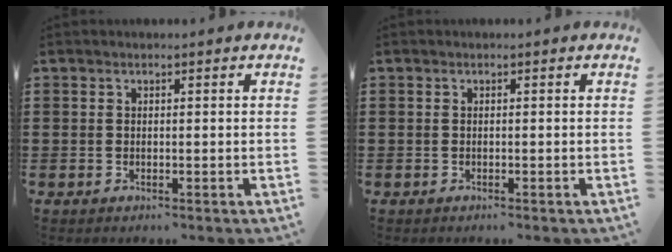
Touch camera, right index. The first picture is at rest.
{"total": 0.0}